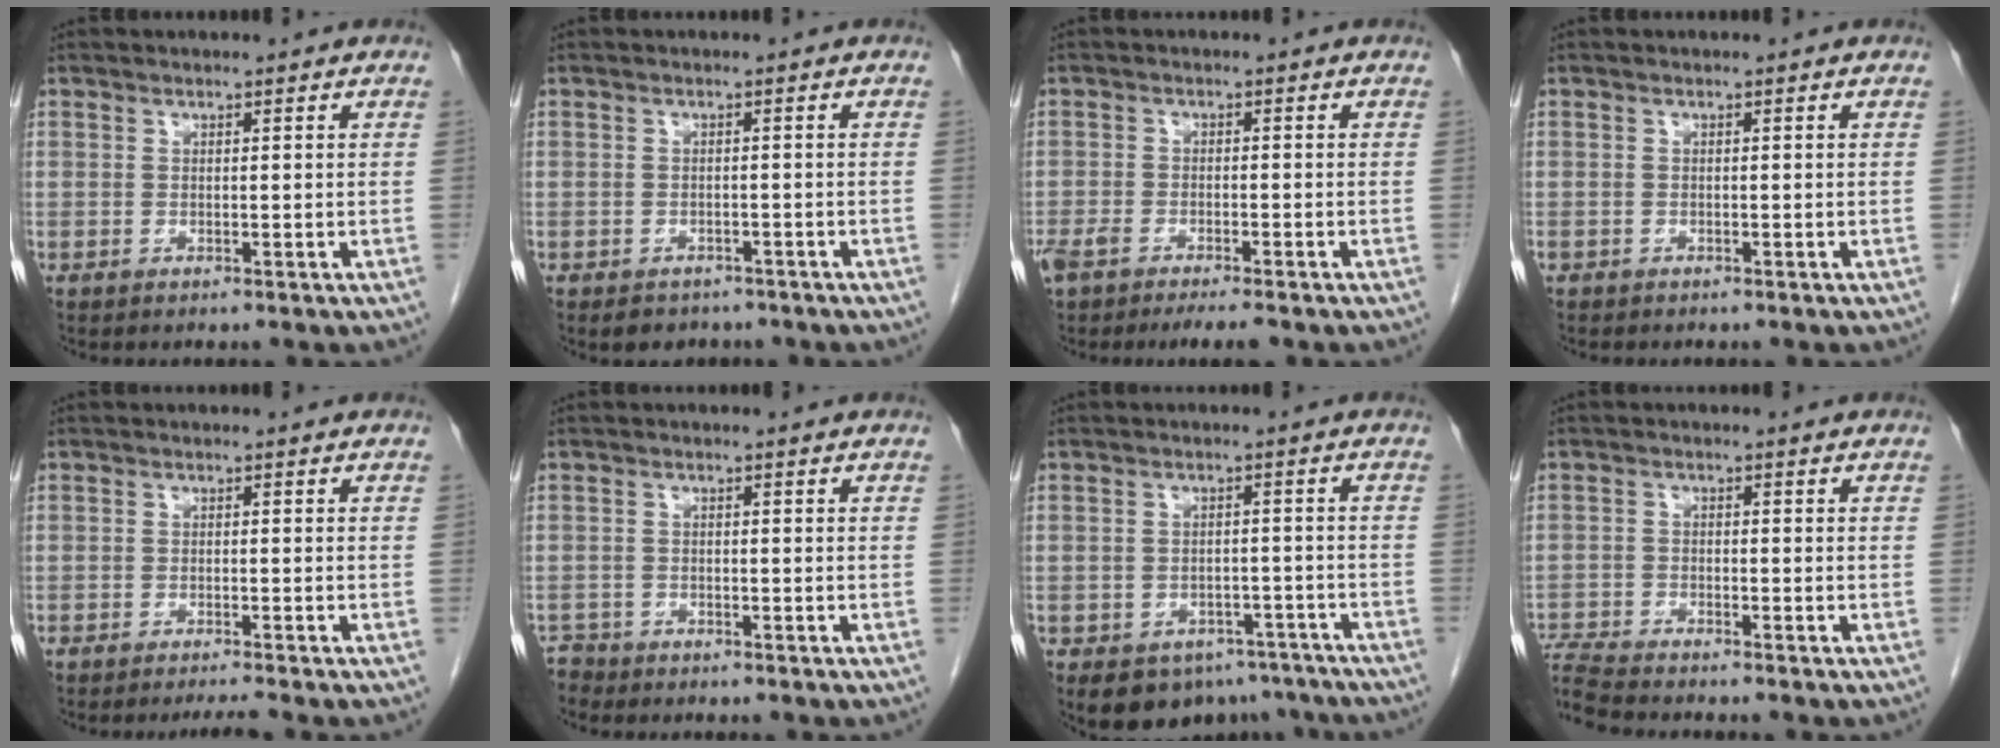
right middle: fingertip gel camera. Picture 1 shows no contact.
{"total": 3.7, "force": [-2.9, 2.2, 0.7], "torque": [-0.010, 0.005, -0.035]}
{"total": 6.7, "force": [-5.1, 1.5, 4.0], "torque": [-0.069, -0.005, -0.083]}
{"total": 0.8, "force": [-0.7, 0.4, 0.2], "torque": [-0.010, -0.002, -0.014]}
{"total": 2.2, "force": [-2.0, -0.7, 0.6], "torque": [-0.012, -0.009, -0.034]}
{"total": 1.9, "force": [-1.7, 0.4, -0.6], "torque": [0.011, -0.004, -0.034]}
{"total": 10.8, "force": [-7.9, 6.7, 3.2], "torque": [-0.037, 0.011, -0.094]}
{"total": 6.8, "force": [-6.6, -0.6, 1.8], "torque": [-0.036, -0.013, -0.120]}